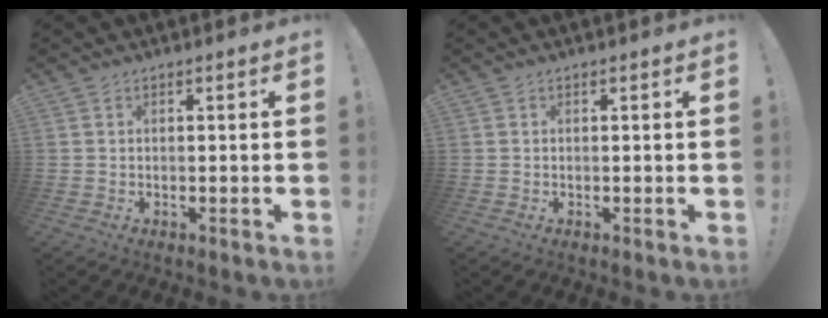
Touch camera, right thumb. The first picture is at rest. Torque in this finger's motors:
{"motor_torque": [0.03, 0.01, -0.25, 0.34, 0.02]}